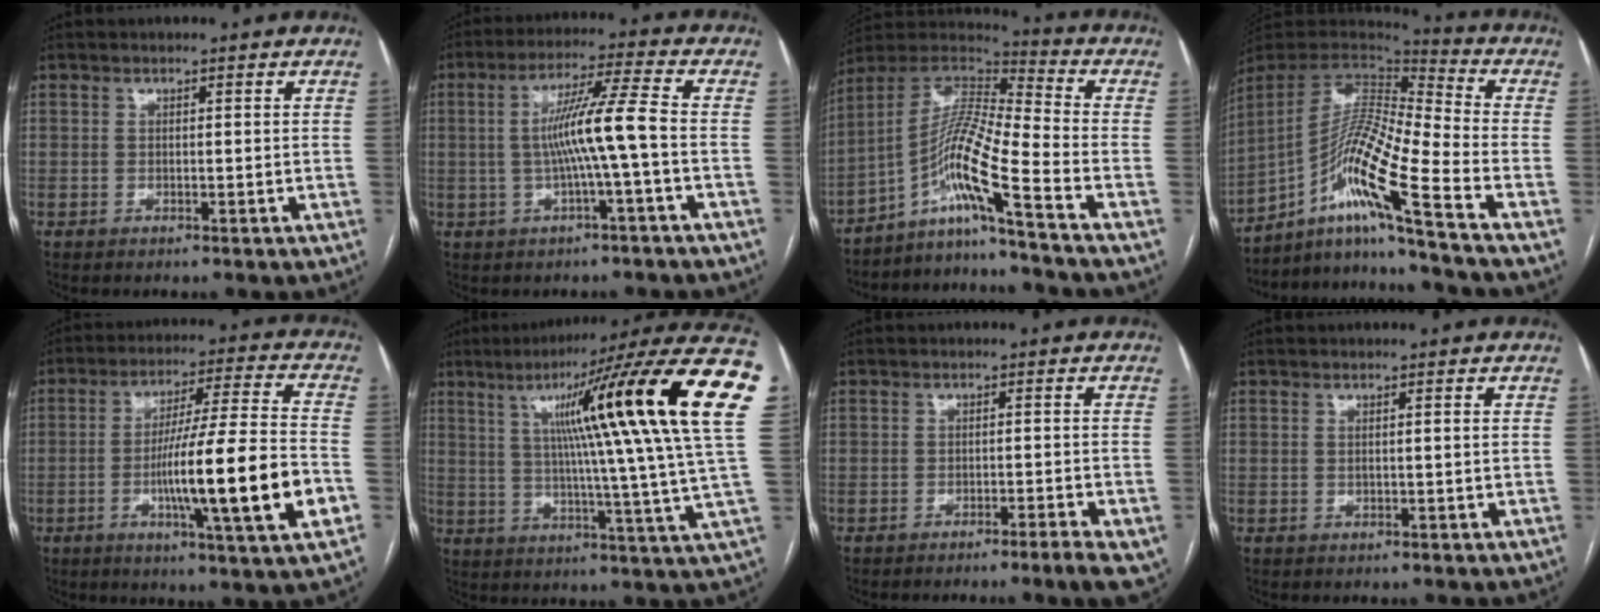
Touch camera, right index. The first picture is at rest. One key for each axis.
{"total": 8.9, "fx": -1.1, "fy": -1.0, "fz": 8.7, "tx": -0.159, "ty": 0.013, "tz": -0.018}
{"total": 11.9, "fx": -6.9, "fy": -1.4, "fz": 9.6, "tx": -0.195, "ty": 0.014, "tz": -0.130}
{"total": 15.6, "fx": -8.8, "fy": -1.6, "fz": 12.9, "tx": -0.240, "ty": 0.005, "tz": -0.158}
{"total": 18.5, "fx": -4.8, "fy": -0.3, "fz": 17.9, "tx": -0.280, "ty": -0.007, "tz": -0.079}
{"total": 27.8, "fx": 9.5, "fy": -0.5, "fz": 26.2, "tx": -0.297, "ty": 0.037, "tz": 0.129}
{"total": 6.6, "fx": -4.3, "fy": 0.2, "fz": 5.0, "tx": -0.044, "ty": -0.005, "tz": -0.060}
{"total": 1.2, "fx": 0.1, "fy": 0.0, "fz": 1.2, "tx": -0.025, "ty": 0.002, "tz": 0.002}